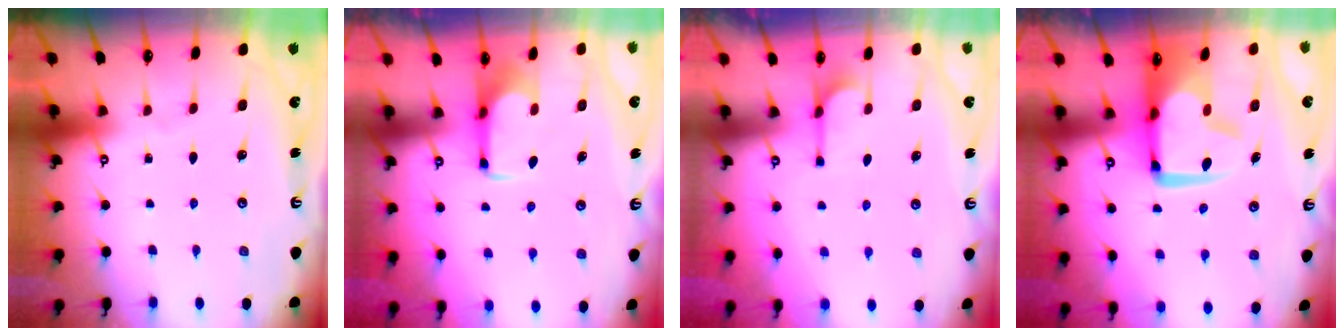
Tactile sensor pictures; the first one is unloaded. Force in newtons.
{"total": 1.3, "press": 1.2, "slide": 0.3}
{"total": 3.8, "press": 3.6, "slide": 1.0}
{"total": 3.8, "press": 3.7, "slide": 1.0}